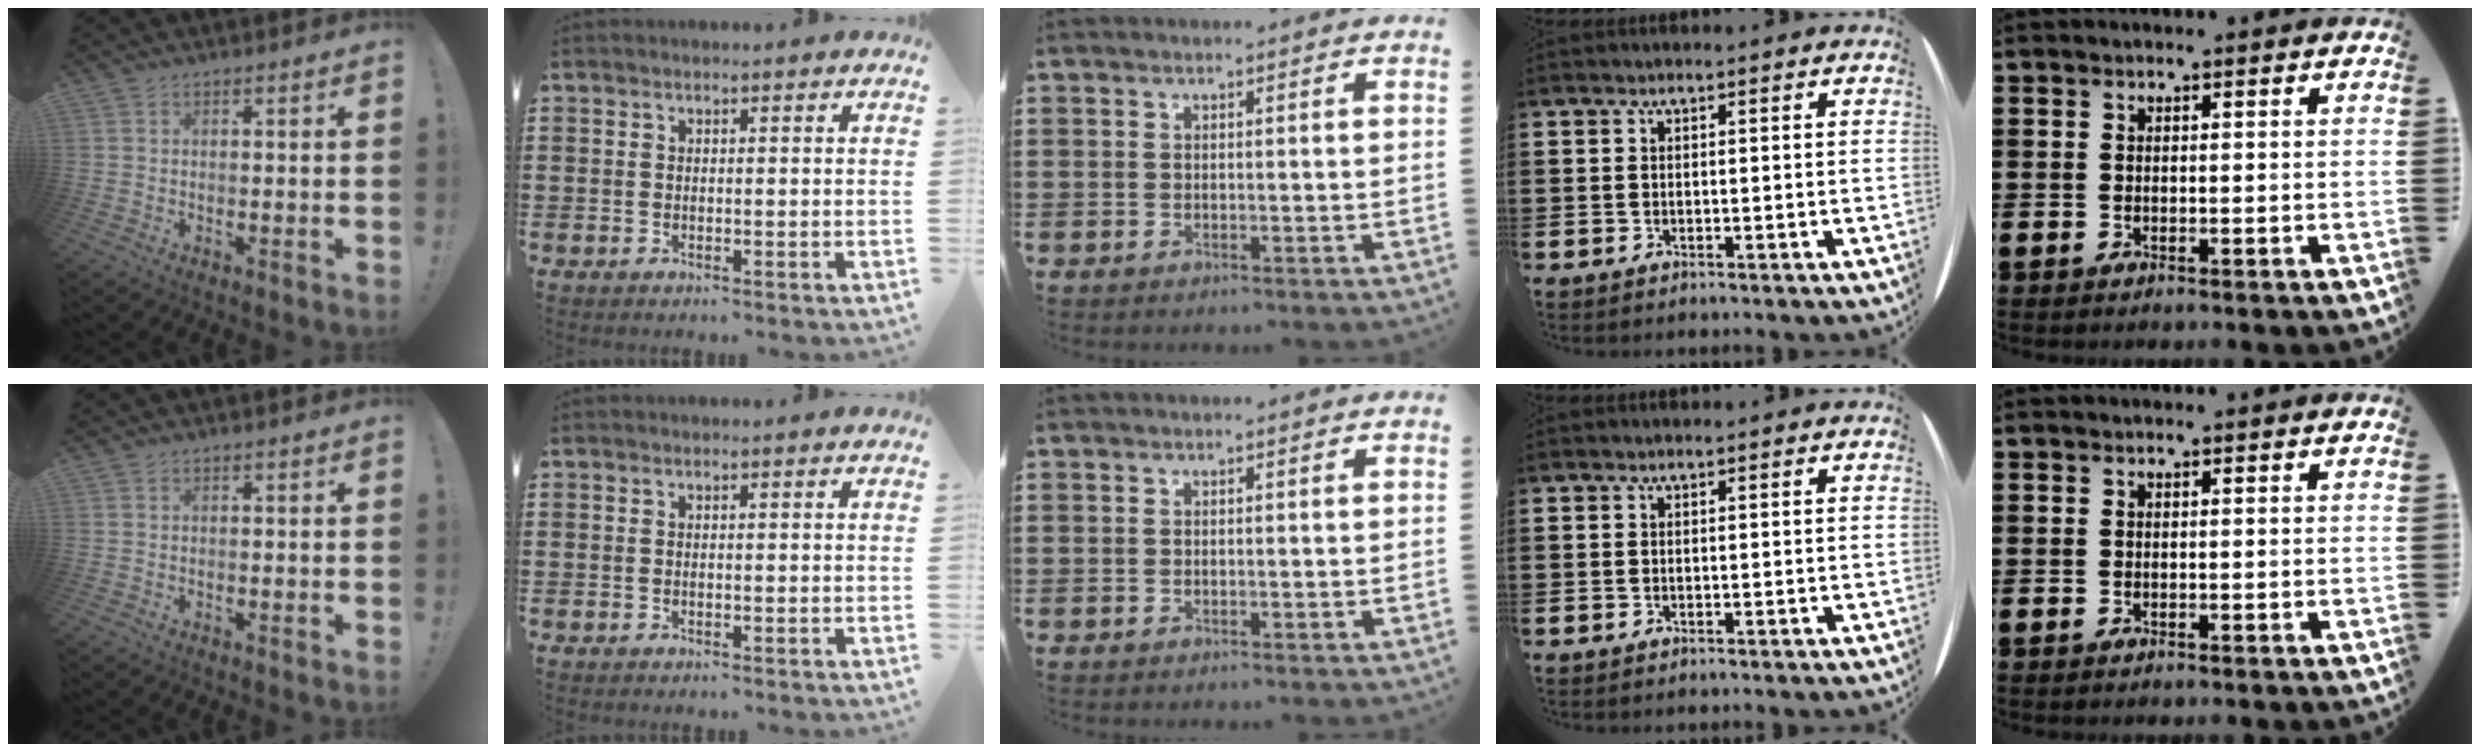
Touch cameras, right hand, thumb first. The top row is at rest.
{}